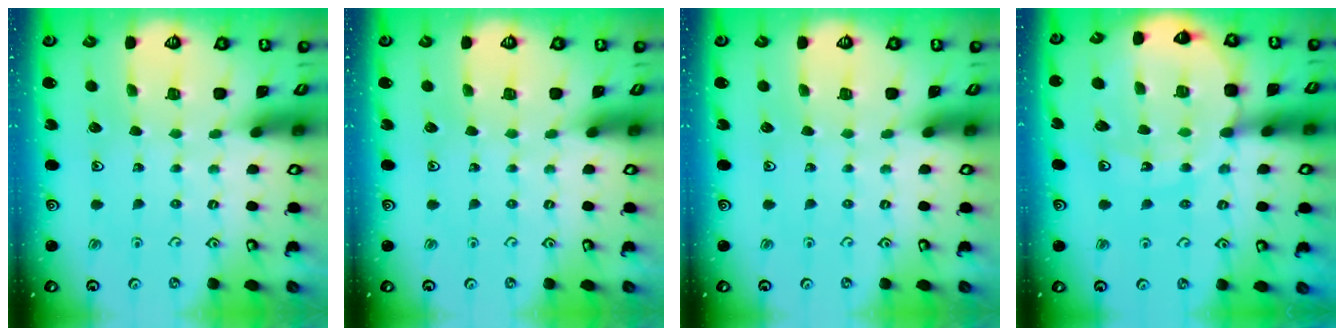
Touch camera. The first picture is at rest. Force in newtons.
{"total": 0.0}
{"total": 0.0}
{"total": 13.5, "press": 13.1, "slide": 3.0}